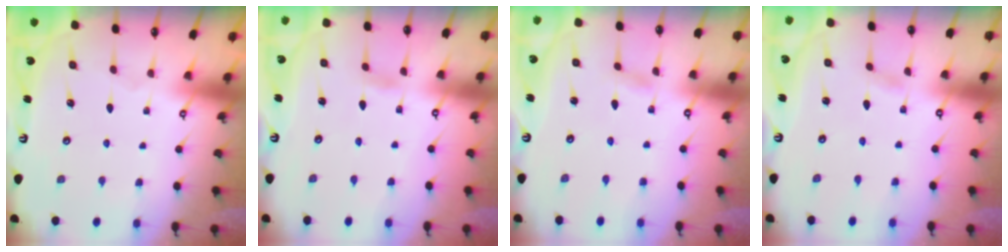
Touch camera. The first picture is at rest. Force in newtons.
{"total": 2.5, "press": 2.4, "slide": 0.3}
{"total": 2.4, "press": 2.3, "slide": 0.3}
{"total": 2.1, "press": 2.1, "slide": 0.2}